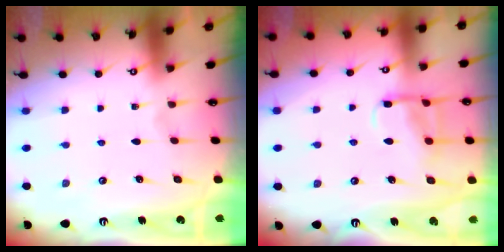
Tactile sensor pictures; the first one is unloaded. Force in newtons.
{"total": 11.4, "press": 11.3, "slide": 1.2}